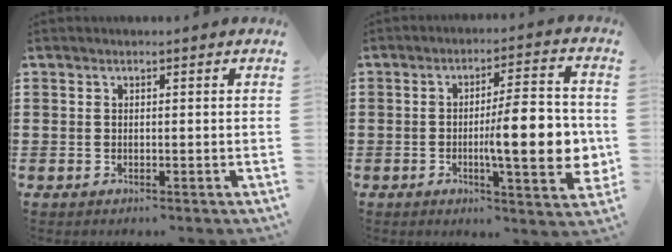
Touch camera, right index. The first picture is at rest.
{"total": 11.6, "force": [-1.4, 2.8, 11.1], "torque": [-0.146, -0.012, -0.027]}